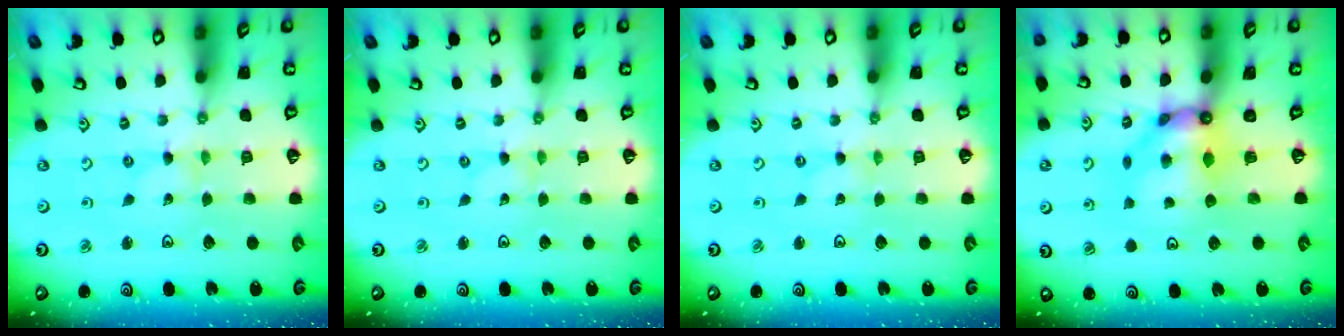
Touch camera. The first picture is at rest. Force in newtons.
{"total": 0.0}
{"total": 0.0}
{"total": 8.5, "press": 8.4, "slide": 0.9}